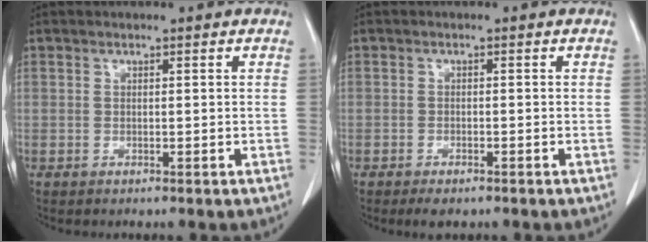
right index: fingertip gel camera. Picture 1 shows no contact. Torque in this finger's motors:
{"motor_torque": [0.32, -0.29, 0.05, 0.00]}